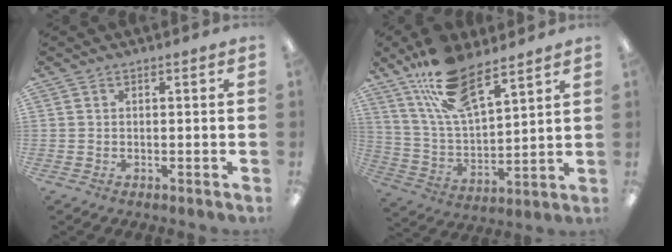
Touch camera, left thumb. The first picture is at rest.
{"total": 17.1, "force": [12.2, 6.2, 10.3], "torque": [-0.205, -0.047, 0.215]}